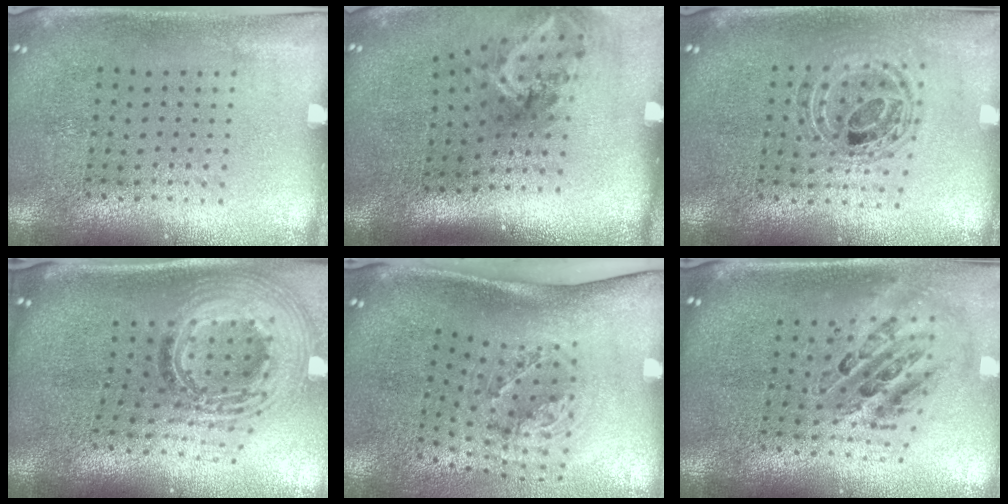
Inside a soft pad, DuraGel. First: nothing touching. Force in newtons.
{"total": 2.1, "press": 1.3, "slide": 1.6}
{"total": 0.9, "press": 0.9, "slide": 0.2}
{"total": 2.3, "press": 1.8, "slide": 1.5}
{"total": 1.8, "press": 1.3, "slide": 1.3}
{"total": 1.4, "press": 1.2, "slide": 0.6}